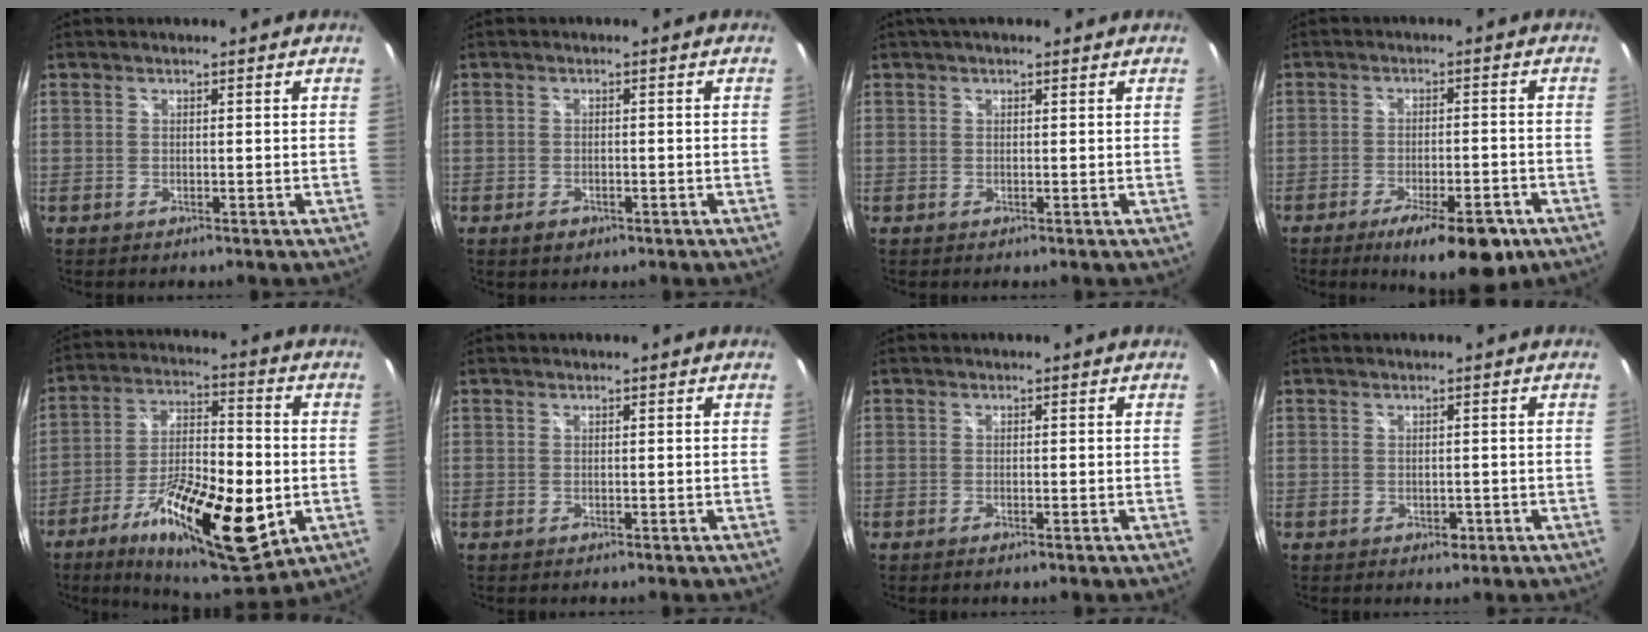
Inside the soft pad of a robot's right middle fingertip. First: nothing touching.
{"total": 2.4, "force": [-1.4, 1.6, 1.2], "torque": [-0.023, -0.003, -0.019]}
{"total": 3.2, "force": [2.2, 1.3, 1.9], "torque": [-0.027, 0.013, 0.029]}
{"total": 12.1, "force": [-7.8, 3.5, 8.6], "torque": [-0.142, -0.019, -0.112]}
{"total": 21.8, "force": [-8.6, 7.5, 18.5], "torque": [-0.334, -0.029, -0.135]}
{"total": 0.0}
{"total": 0.8, "force": [-0.6, 0.0, 0.6], "torque": [-0.011, 0.000, -0.012]}
{"total": 1.5, "force": [-0.6, 1.2, 0.7], "torque": [-0.010, -0.002, -0.007]}